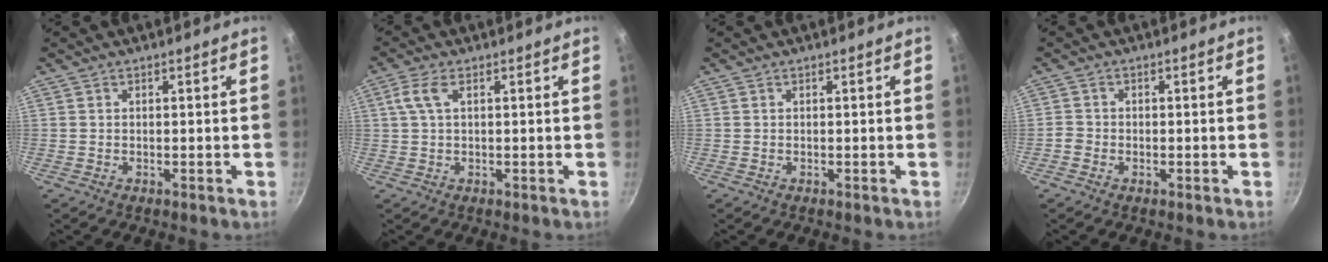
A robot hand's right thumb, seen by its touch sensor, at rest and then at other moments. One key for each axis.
{"total": 3.7, "fx": 1.1, "fy": 1.6, "fz": 3.1, "tx": -0.070, "ty": 0.010, "tz": 0.022}
{"total": 0.0}
{"total": 1.6, "fx": -0.9, "fy": 1.3, "fz": 0.5, "tx": -0.008, "ty": 0.007, "tz": -0.021}